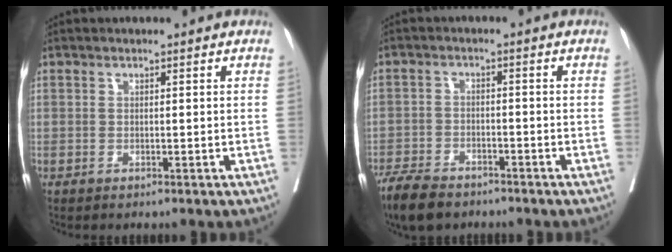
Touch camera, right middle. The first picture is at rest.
{"total": 7.0, "force": [-5.7, 2.6, 3.1], "torque": [-0.062, -0.013, -0.102]}